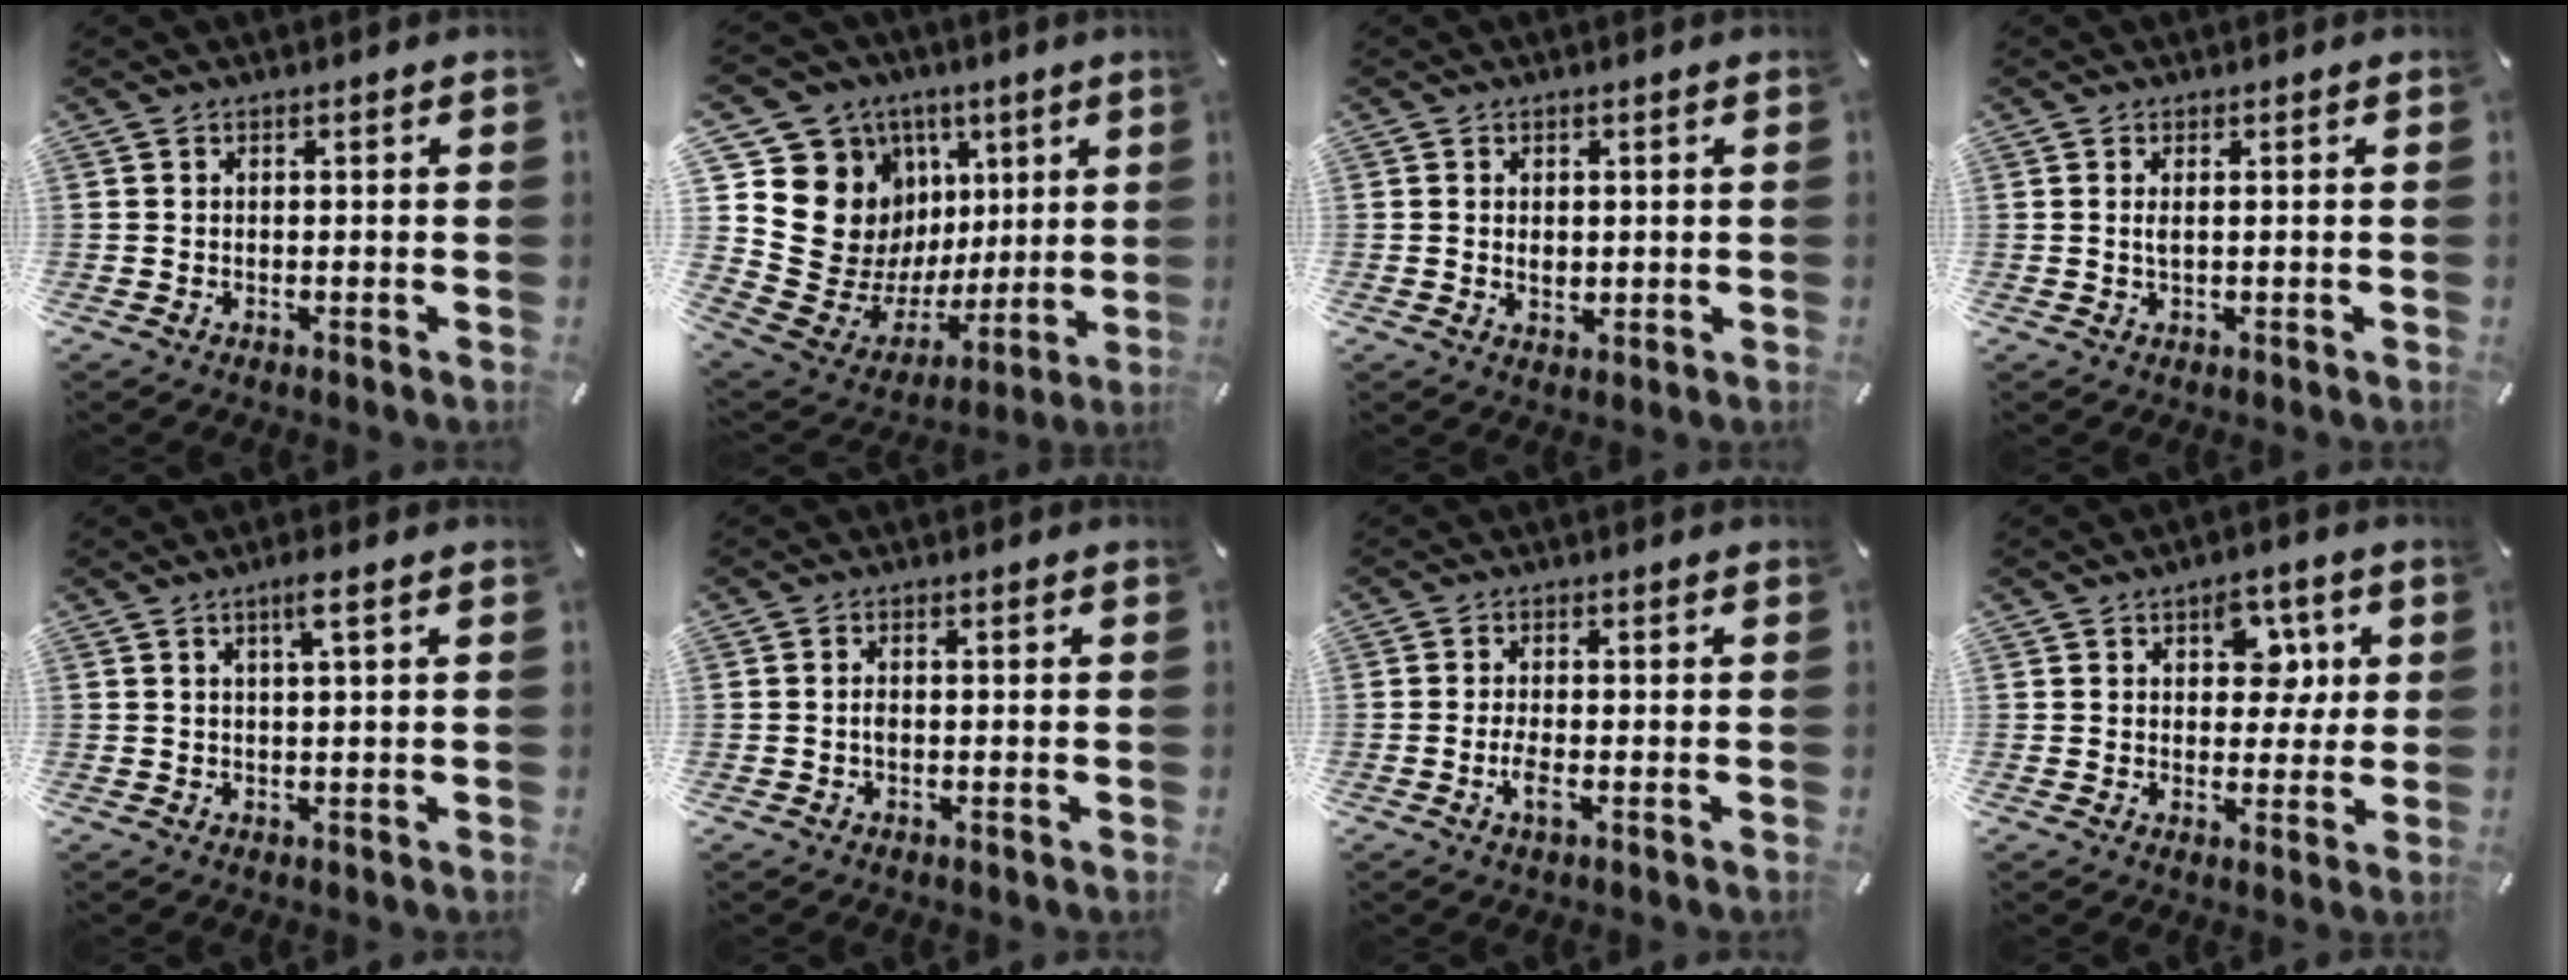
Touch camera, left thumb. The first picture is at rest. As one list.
[{"total": 17.7, "force": [4.7, 16.3, 5.0], "torque": [-0.070, -0.056, 0.131]}, {"total": 2.3, "force": [0.4, 1.7, 1.6], "torque": [-0.025, 0.002, 0.005]}, {"total": 1.5, "force": [0.3, 0.3, 1.5], "torque": [-0.030, -0.001, 0.004]}, {"total": 3.6, "force": [1.8, 0.1, 3.1], "torque": [-0.063, 0.001, 0.028]}, {"total": 1.2, "force": [-0.3, 0.7, 0.9], "torque": [-0.017, 0.002, -0.006]}, {"total": 3.1, "force": [-1.0, 0.9, 2.9], "torque": [-0.069, -0.005, -0.023]}, {"total": 7.8, "force": [2.9, 5.5, 4.7], "torque": [-0.043, -0.007, 0.041]}]